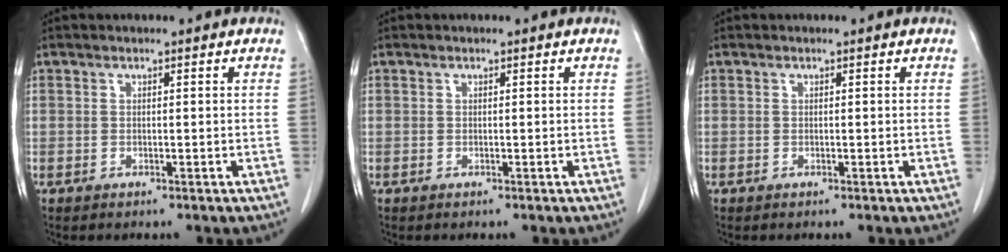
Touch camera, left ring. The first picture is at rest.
{"total": 0.0}
{"total": 0.0}